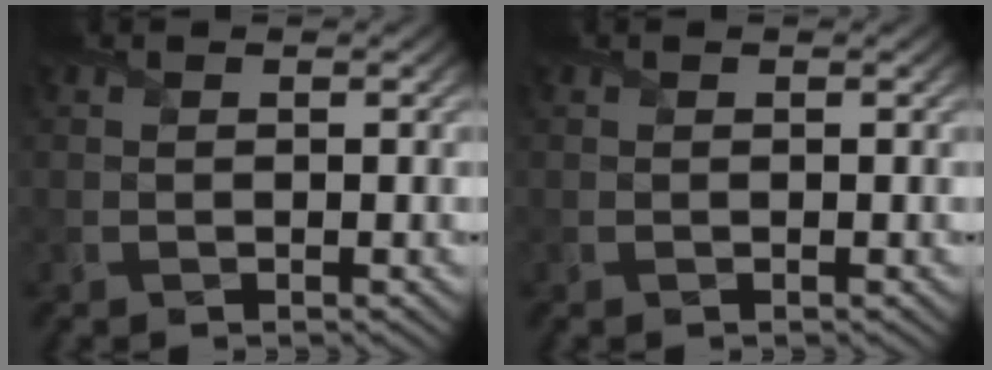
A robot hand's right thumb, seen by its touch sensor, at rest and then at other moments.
{"total": 0.0}